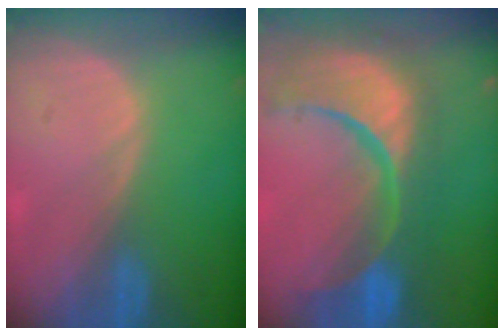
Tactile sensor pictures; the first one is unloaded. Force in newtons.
{"total": 15.3, "press": 12.1, "slide": 9.4}